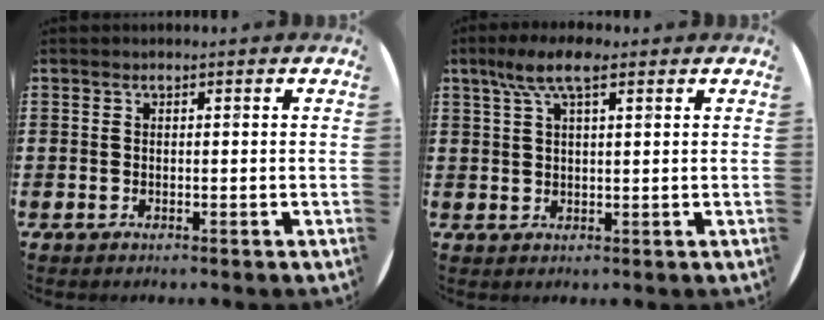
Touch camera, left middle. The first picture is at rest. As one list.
[{"total": 6.1, "force": [3.5, 1.9, 4.5], "torque": [-0.089, 0.008, 0.060]}]